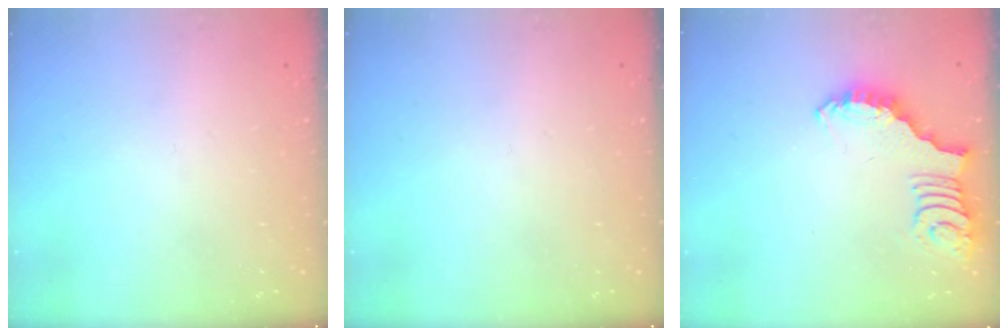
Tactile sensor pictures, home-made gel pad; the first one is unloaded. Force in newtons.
{"total": 0.0}
{"total": 2.7, "press": 2.7, "slide": 0.5}